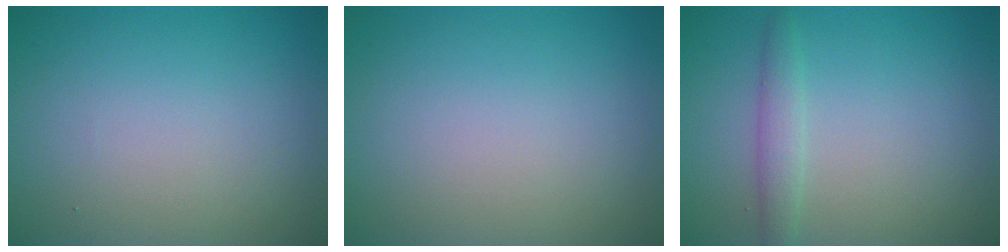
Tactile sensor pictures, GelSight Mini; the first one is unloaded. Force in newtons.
{"total": 0.0}
{"total": 1.9, "press": 1.9, "slide": 0.0}